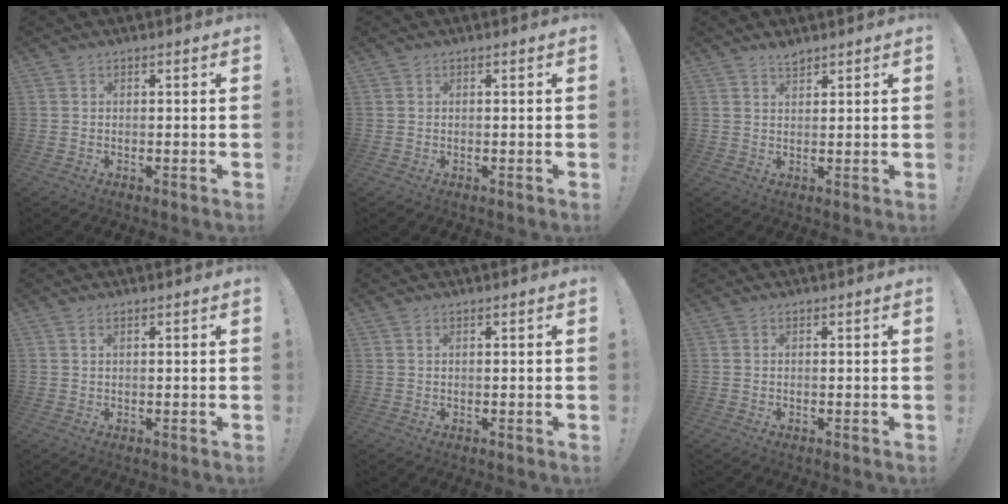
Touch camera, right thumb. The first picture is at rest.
{"total": 0.0}
{"total": 2.7, "force": [2.4, 0.7, 0.9], "torque": [-0.007, -0.019, 0.041]}
{"total": 1.0, "force": [0.5, 0.3, 0.8], "torque": [-0.011, -0.002, 0.008]}
{"total": 0.6, "force": [0.3, 0.1, 0.5], "torque": [-0.011, 0.002, 0.006]}
{"total": 0.0}